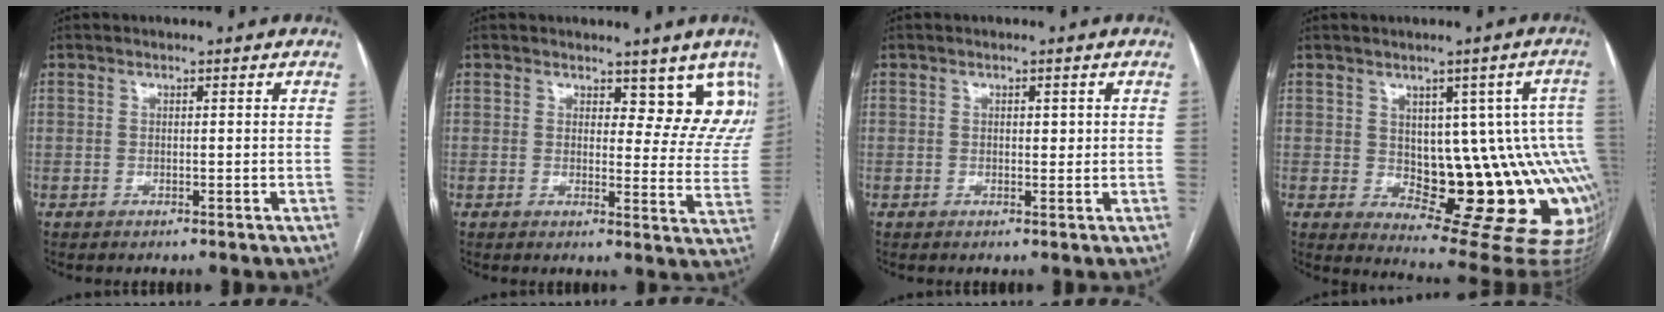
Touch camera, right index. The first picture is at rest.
{"total": 9.2, "force": [7.2, 4.4, 3.6], "torque": [-0.007, -0.021, 0.061]}
{"total": 1.3, "force": [0.3, 0.7, 1.0], "torque": [-0.014, 0.001, 0.005]}
{"total": 16.7, "force": [-1.8, 7.3, 14.9], "torque": [-0.113, 0.020, -0.001]}